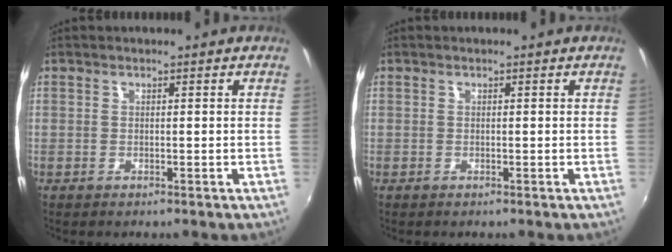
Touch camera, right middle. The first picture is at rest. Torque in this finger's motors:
{"motor_torque": [0.02, -0.06, 0.01, 0.00]}